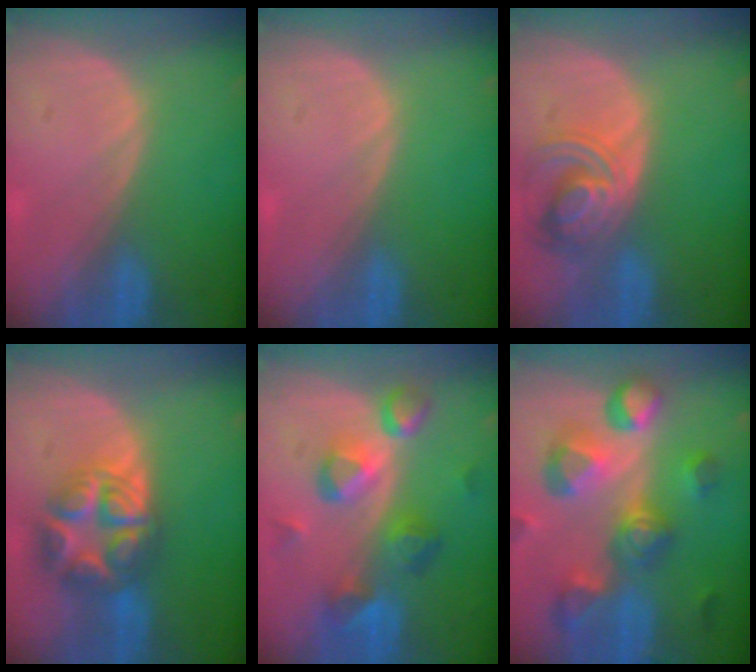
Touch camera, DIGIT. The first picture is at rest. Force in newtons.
{"total": 0.0}
{"total": 7.4, "press": 6.7, "slide": 3.2}
{"total": 8.6, "press": 8.5, "slide": 0.7}
{"total": 9.4, "press": 8.1, "slide": 4.6}
{"total": 11.3, "press": 10.1, "slide": 5.1}